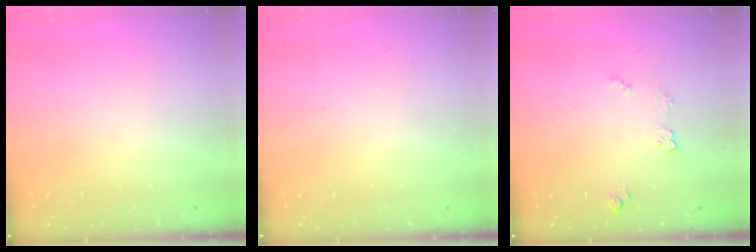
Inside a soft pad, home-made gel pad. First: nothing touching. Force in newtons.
{"total": 0.0}
{"total": 5.9, "press": 5.8, "slide": 0.6}